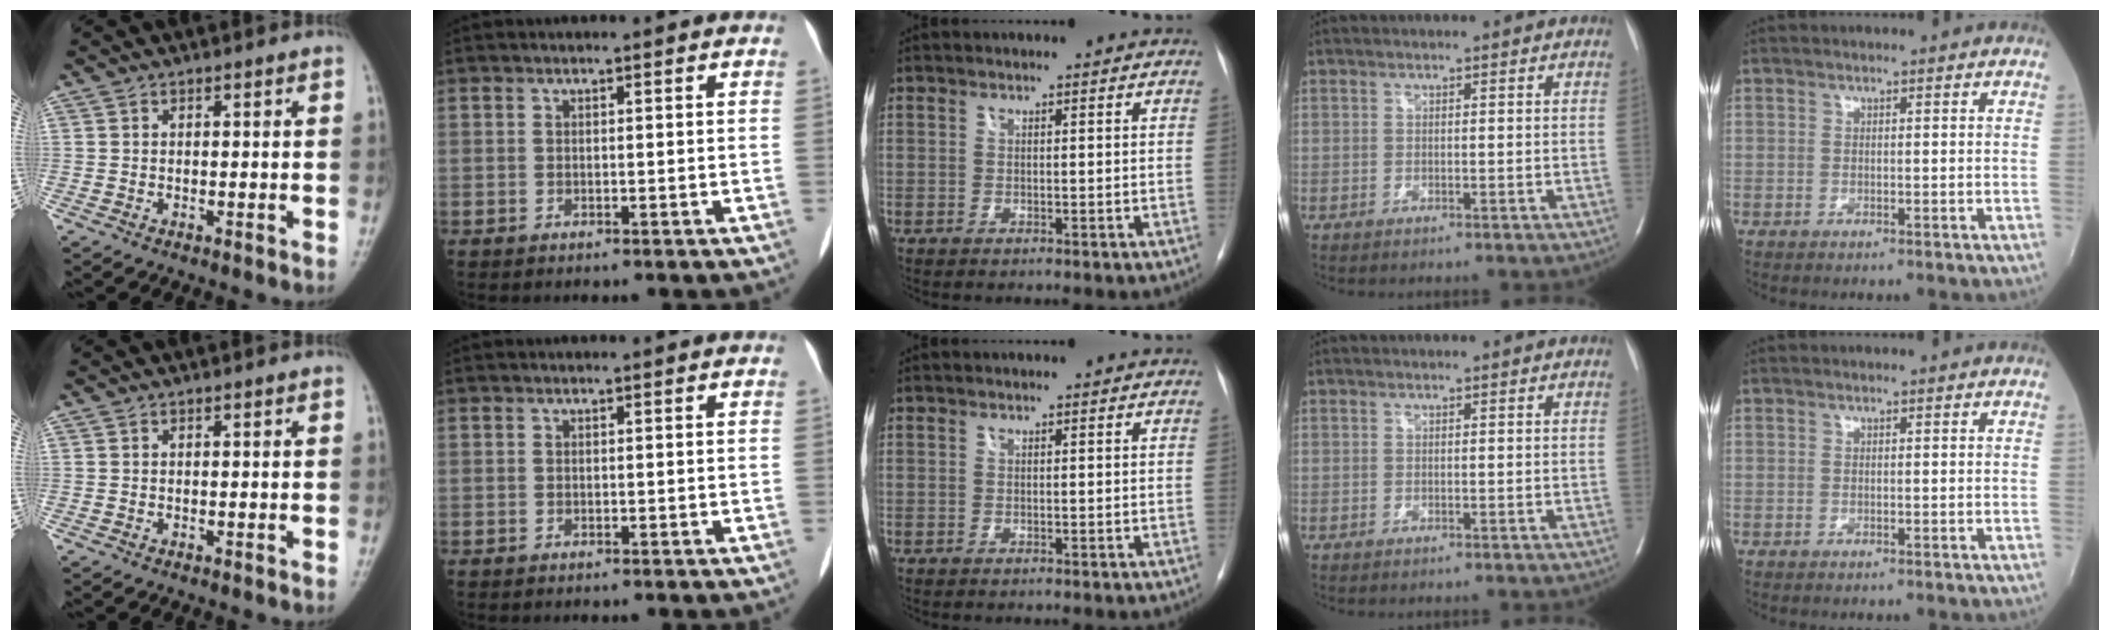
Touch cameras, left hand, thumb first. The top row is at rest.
{}